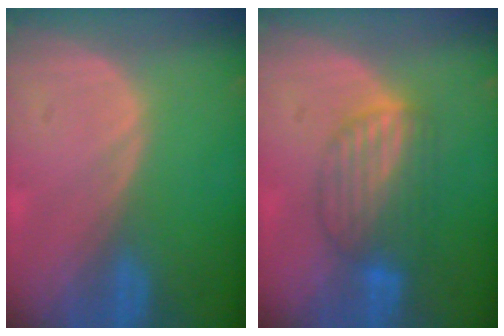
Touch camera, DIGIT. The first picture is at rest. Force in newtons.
{"total": 6.4, "press": 6.3, "slide": 0.7}